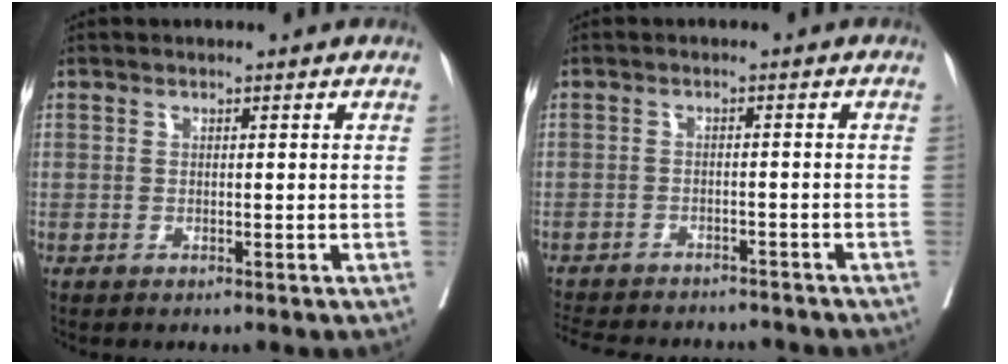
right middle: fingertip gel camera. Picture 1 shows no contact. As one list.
[{"total": 14.0, "force": [-12.6, 4.0, 4.7], "torque": [-0.110, -0.003, -0.164]}]